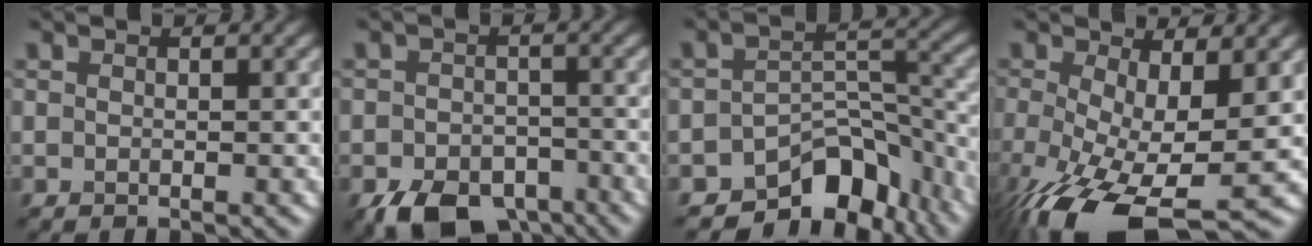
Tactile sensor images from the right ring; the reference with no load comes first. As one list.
[{"total": 7.2, "force": [-4.7, 4.1, 3.6], "torque": [-0.059, -0.015, -0.074]}, {"total": 8.5, "force": [-6.1, 4.1, 4.2], "torque": [-0.043, -0.013, -0.100]}, {"total": 11.6, "force": [-4.1, 4.8, 9.8], "torque": [-0.201, -0.041, -0.062]}]